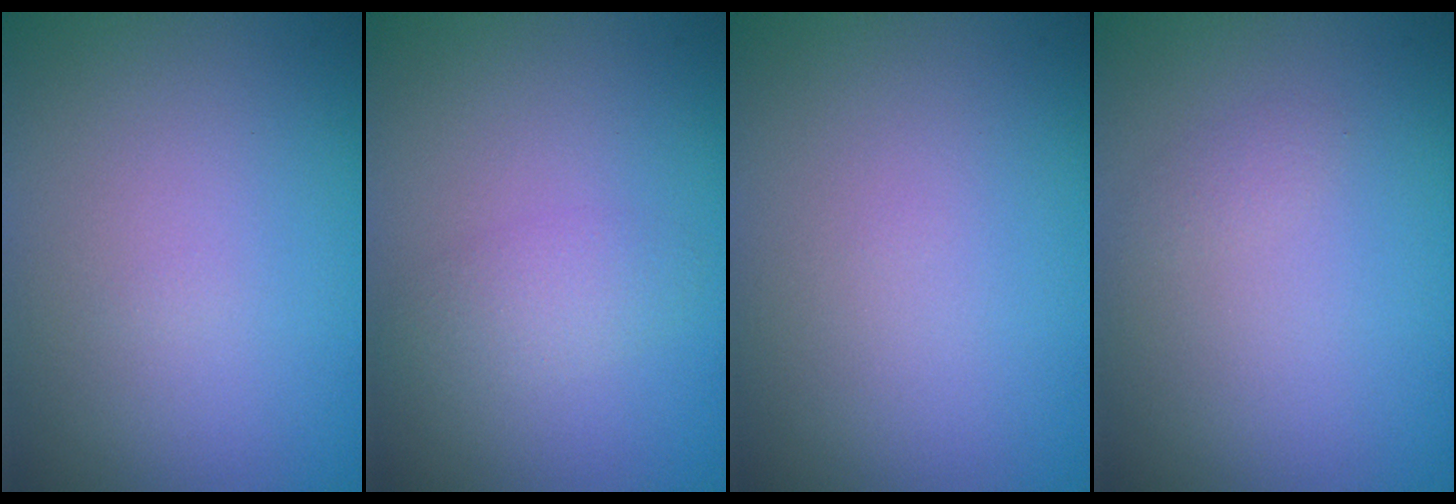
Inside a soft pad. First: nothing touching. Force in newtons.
{"total": 1.9, "press": 1.9, "slide": 0.1}
{"total": 0.0}
{"total": 0.6, "press": 0.6, "slide": 0.0}